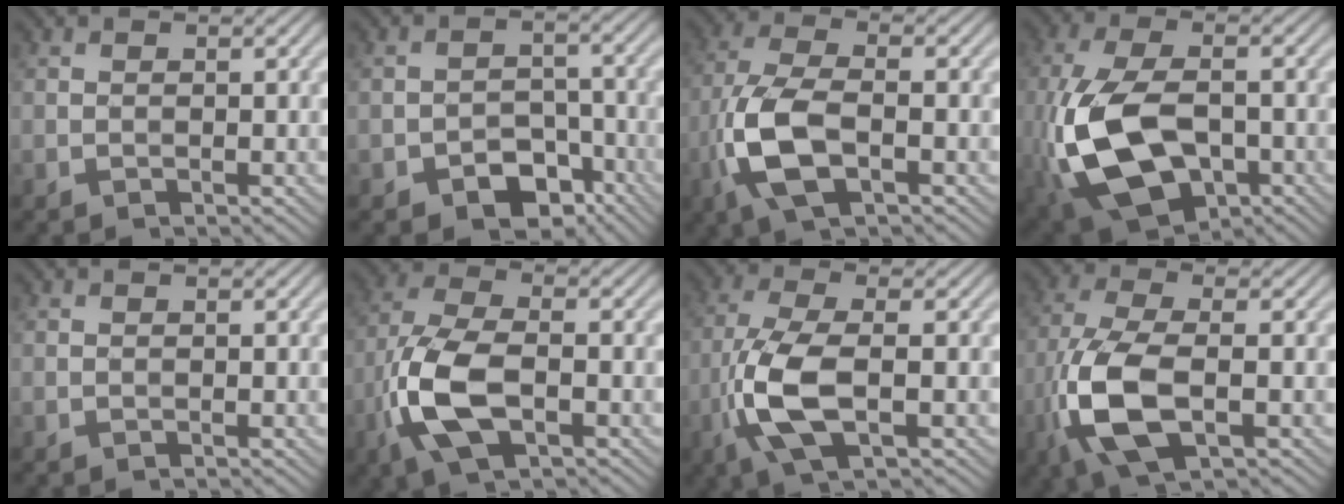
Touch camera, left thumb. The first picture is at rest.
{"total": 5.6, "force": [-3.9, 3.2, 2.4], "torque": [-0.028, 0.003, -0.068]}
{"total": 8.9, "force": [-3.1, 3.5, 7.5], "torque": [-0.176, 0.002, -0.070]}
{"total": 14.8, "force": [-4.4, 8.0, 11.6], "torque": [-0.281, -0.019, -0.078]}
{"total": 0.0}
{"total": 9.3, "force": [-3.2, 3.9, 7.8], "torque": [-0.177, 0.003, -0.073]}
{"total": 7.9, "force": [-2.2, 2.4, 7.2], "torque": [-0.164, 0.009, -0.051]}
{"total": 10.1, "force": [-3.2, 3.9, 8.8], "torque": [-0.204, -0.002, -0.070]}